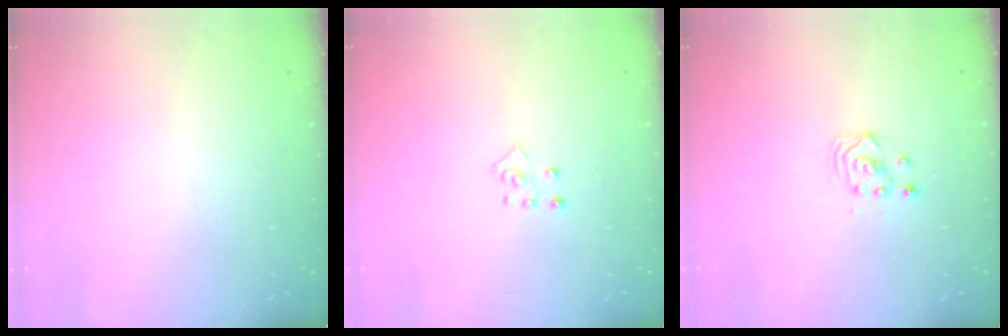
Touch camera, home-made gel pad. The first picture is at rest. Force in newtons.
{"total": 3.9, "press": 3.8, "slide": 0.3}
{"total": 3.3, "press": 3.3, "slide": 0.4}